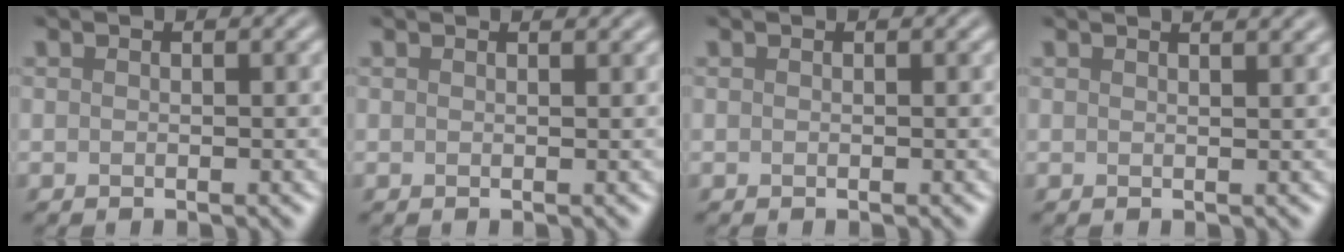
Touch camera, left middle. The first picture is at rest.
{"total": 1.0, "force": [1.0, 0.2, 0.3], "torque": [-0.004, -0.001, 0.009]}
{"total": 0.0}
{"total": 3.0, "force": [2.2, 1.1, 1.6], "torque": [0.005, 0.014, -0.002]}